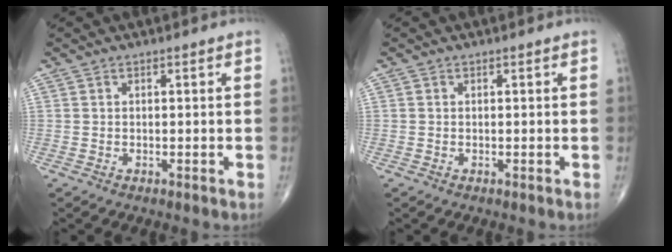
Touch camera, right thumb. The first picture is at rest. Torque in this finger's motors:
{"motor_torque": [-0.17, -0.02, -0.16, 0.01, 0.04]}